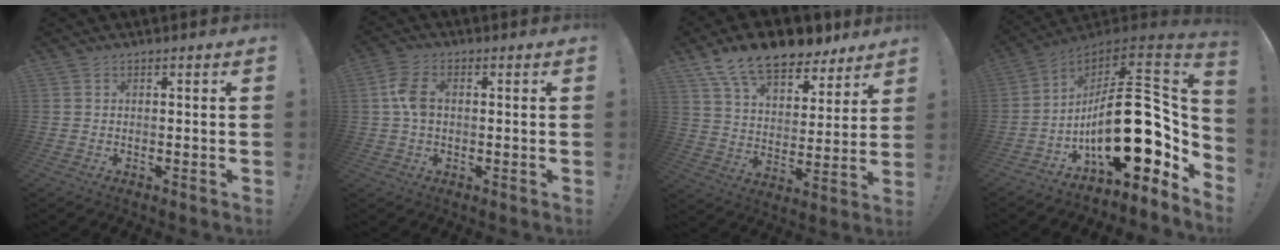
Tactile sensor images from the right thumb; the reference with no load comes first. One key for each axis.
{"total": 6.9, "fx": 0.4, "fy": 4.5, "fz": 5.3, "tx": -0.108, "ty": 0.005, "tz": 0.007}
{"total": 15.3, "fx": 11.9, "fy": 7.0, "fz": 6.6, "tx": -0.114, "ty": -0.086, "tz": 0.215}
{"total": 28.5, "fx": -4.1, "fy": 12.9, "fz": 25.1, "tx": -0.400, "ty": -0.001, "tz": -0.052}